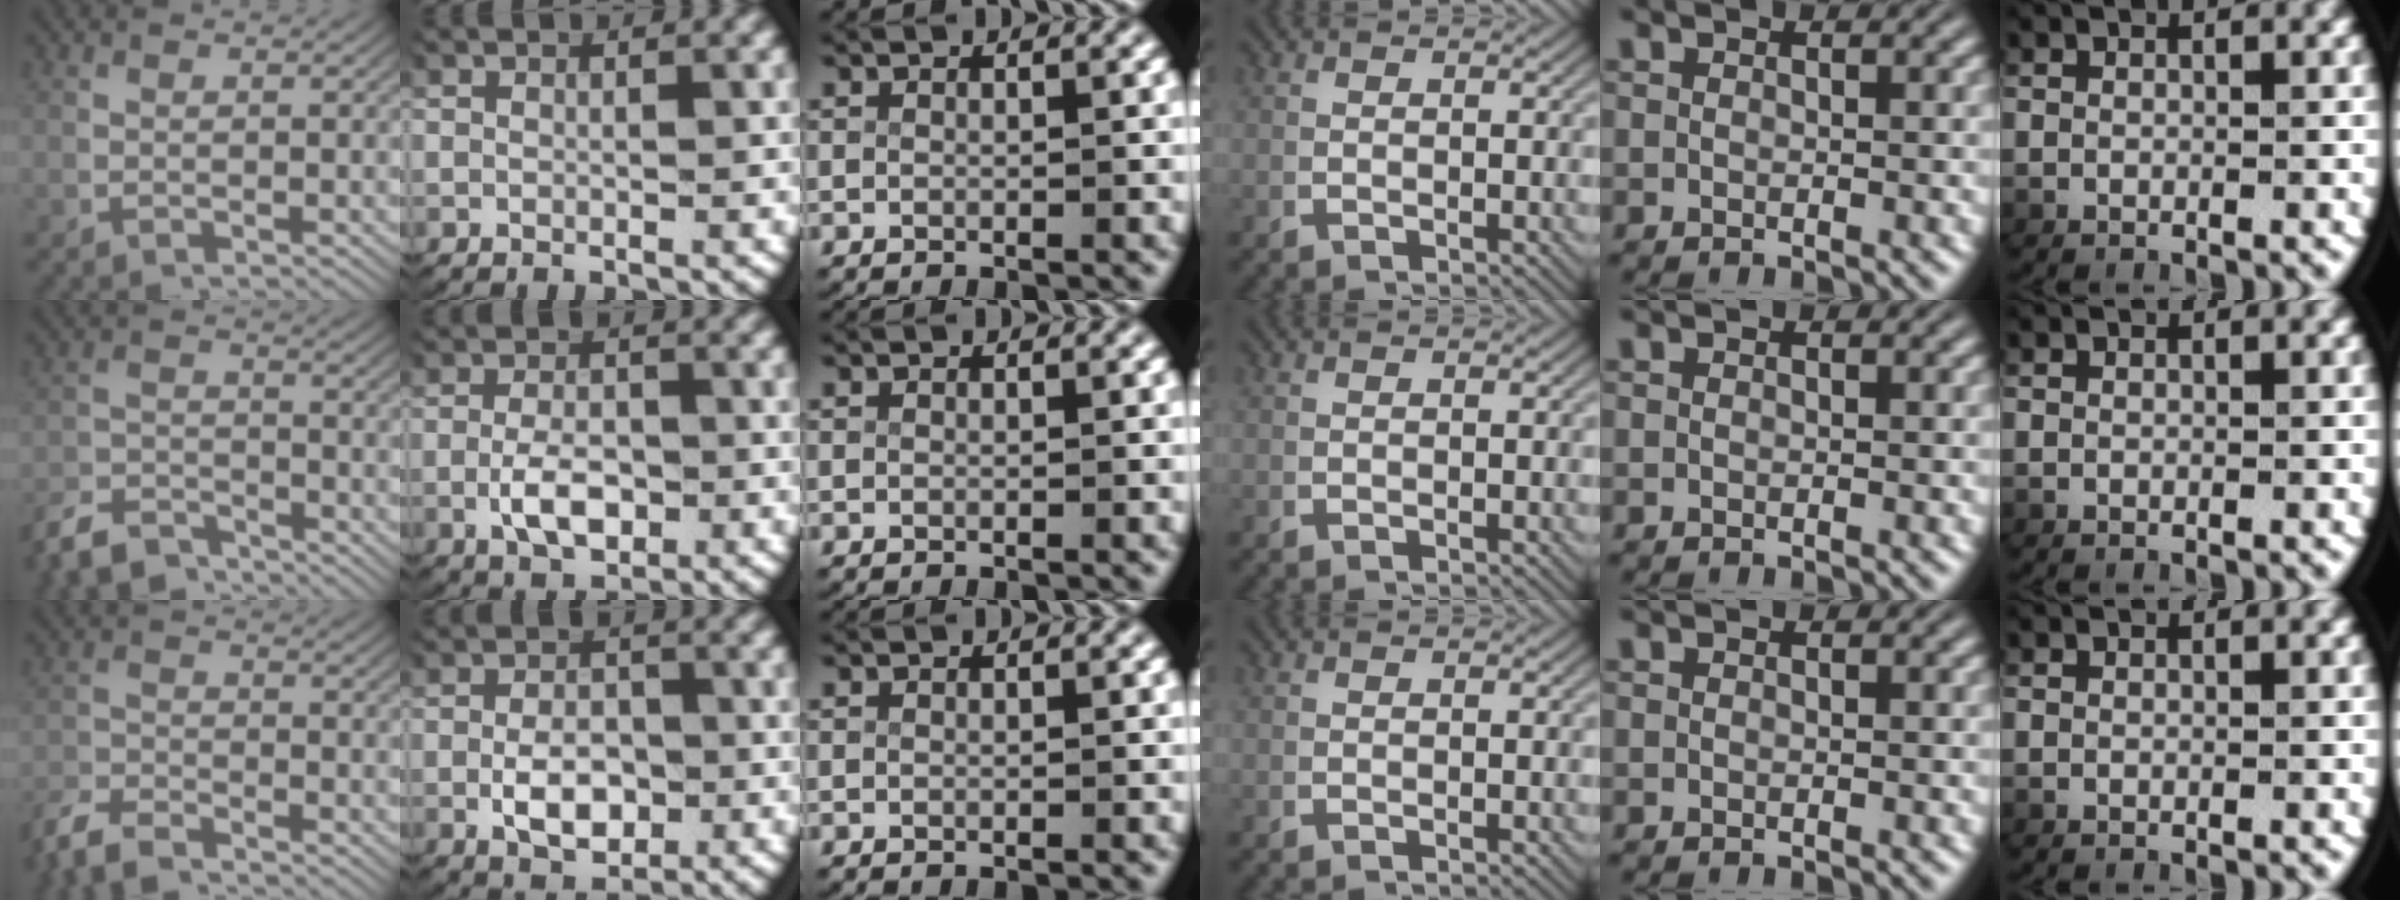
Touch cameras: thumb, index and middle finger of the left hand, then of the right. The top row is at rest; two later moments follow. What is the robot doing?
{"motion": "lift_and_place", "object": "card"}